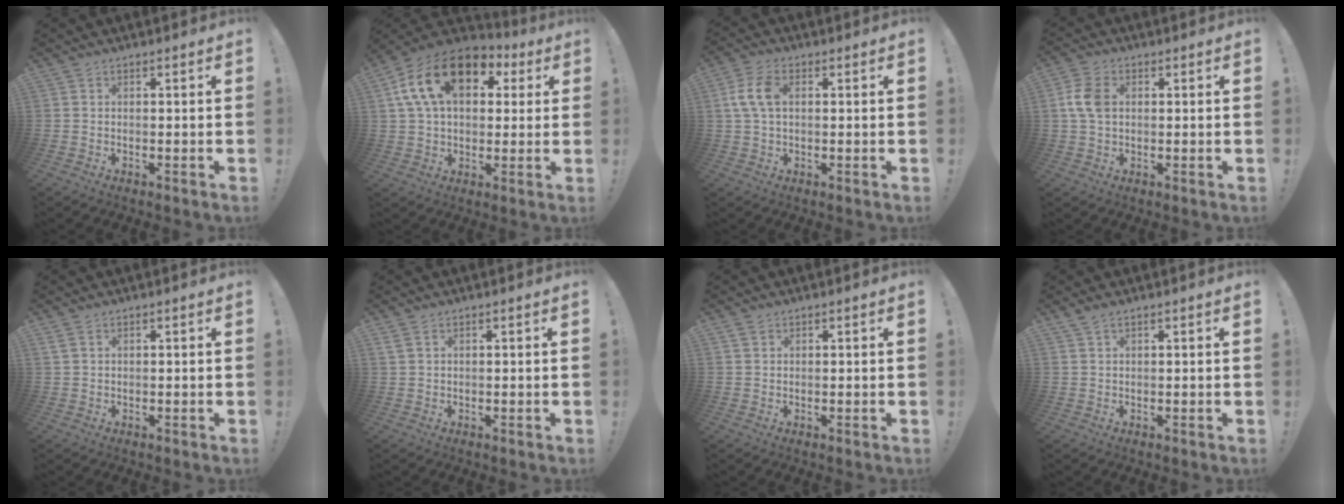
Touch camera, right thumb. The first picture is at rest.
{"total": 20.8, "force": [7.7, 13.2, 14.0], "torque": [-0.250, -0.013, 0.137]}
{"total": 7.7, "force": [1.3, 4.7, 6.0], "torque": [-0.122, 0.008, 0.027]}
{"total": 7.3, "force": [1.2, 5.0, 5.1], "torque": [-0.107, 0.005, 0.021]}
{"total": 1.9, "force": [1.0, 0.9, 1.3], "torque": [-0.034, 0.005, 0.022]}
{"total": 2.1, "force": [1.1, 1.0, 1.4], "torque": [-0.037, 0.005, 0.024]}
{"total": 1.5, "force": [1.0, 0.9, 0.5], "torque": [-0.011, 0.000, 0.020]}
{"total": 1.7, "force": [1.3, 0.4, 1.0], "torque": [-0.030, 0.002, 0.026]}